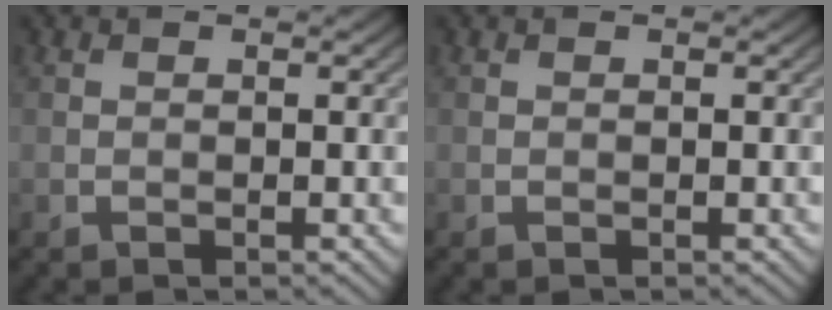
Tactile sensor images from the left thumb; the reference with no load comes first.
{"total": 0.0}